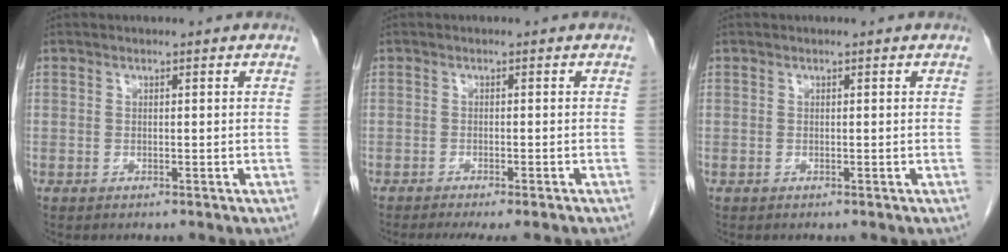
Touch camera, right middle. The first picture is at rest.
{"total": 7.8, "force": [-6.6, 1.1, 4.0], "torque": [-0.048, -0.012, -0.089]}
{"total": 0.0}